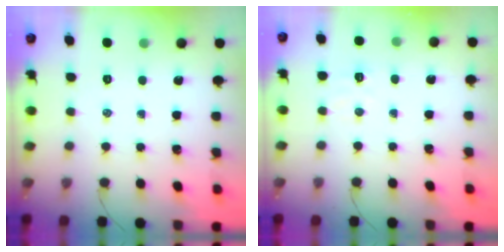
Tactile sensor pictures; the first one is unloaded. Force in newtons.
{"total": 3.7, "press": 3.6, "slide": 0.9}